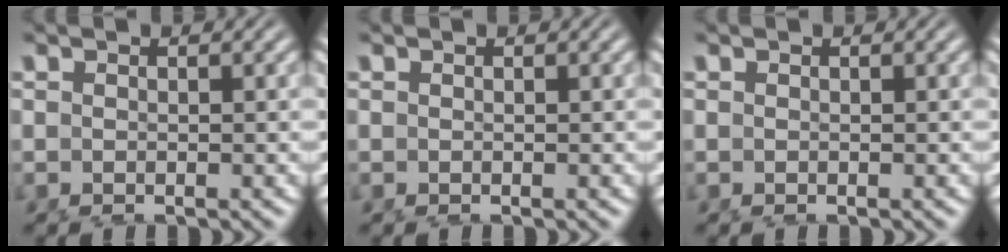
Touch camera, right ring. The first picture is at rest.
{"total": 0.0}
{"total": 0.0}